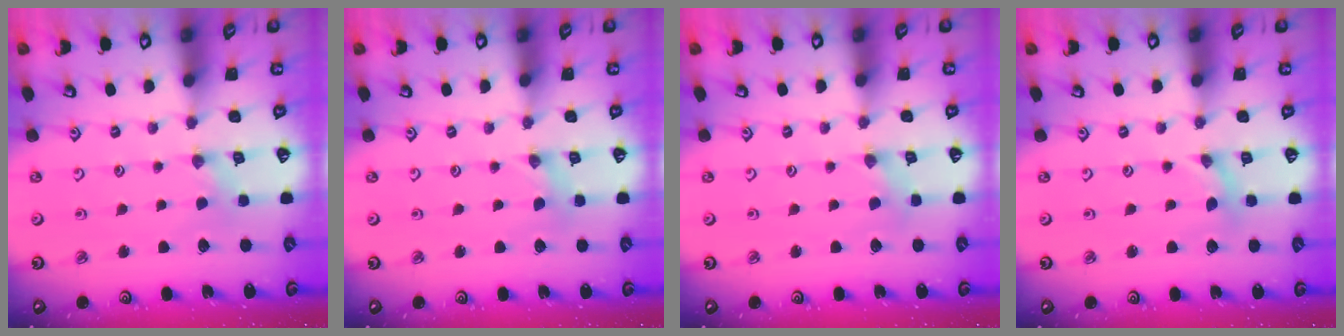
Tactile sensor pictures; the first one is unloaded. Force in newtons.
{"total": 0.0}
{"total": 1.1, "press": 1.1, "slide": 0.2}
{"total": 0.0}